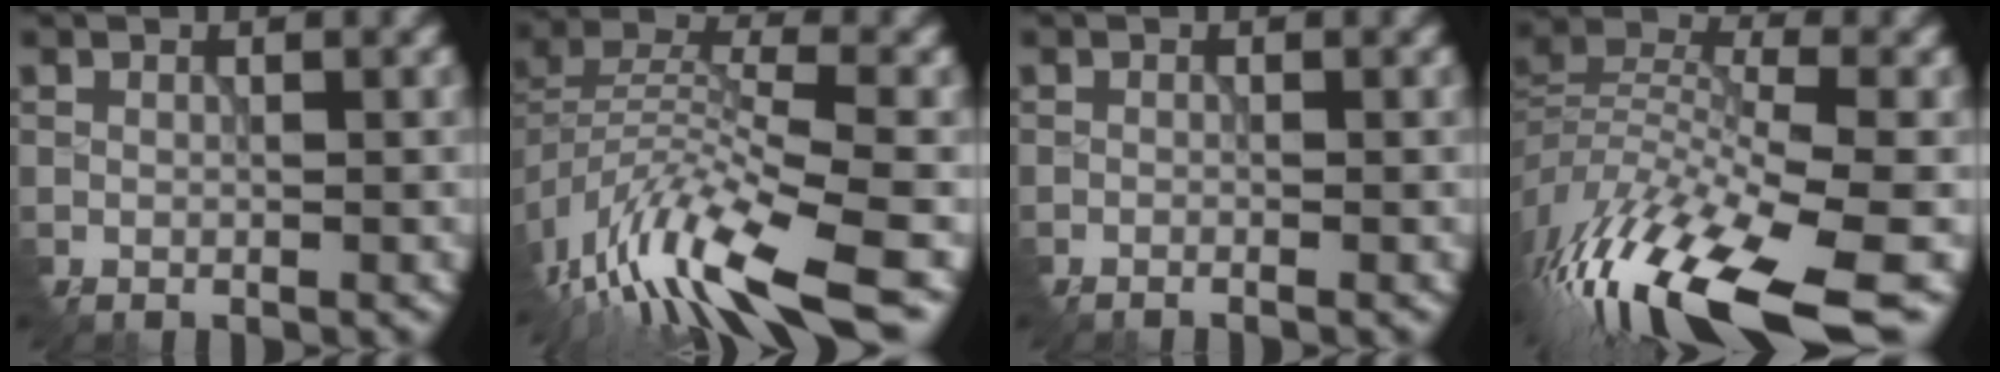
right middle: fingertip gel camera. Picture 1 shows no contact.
{"total": 10.8, "force": [-7.7, 2.8, 7.1], "torque": [-0.135, 0.005, -0.139]}
{"total": 1.1, "force": [-0.8, 0.2, 0.8], "torque": [-0.018, -0.004, -0.014]}
{"total": 14.1, "force": [-8.9, 4.4, 10.0], "torque": [-0.221, -0.003, -0.155]}